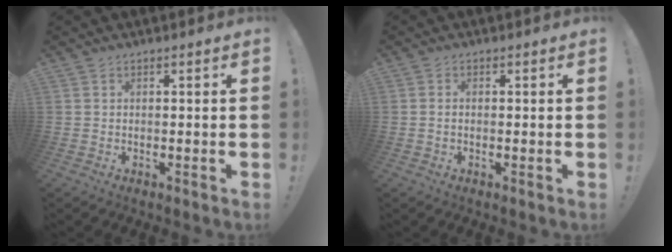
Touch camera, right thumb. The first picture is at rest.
{"total": 0.8, "force": [-0.2, 0.4, 0.7], "torque": [-0.023, 0.005, -0.002]}